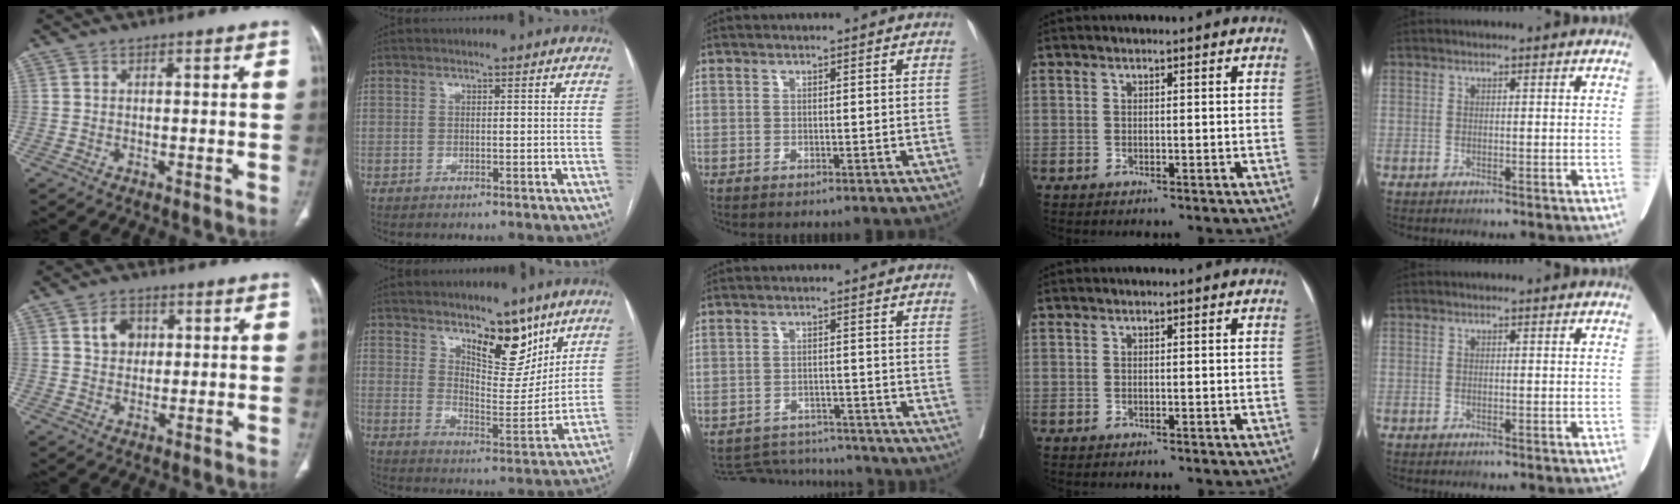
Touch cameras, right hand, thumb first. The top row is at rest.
{"thumb": {"total": 5.0, "force": [1.6, 3.8, 2.7], "torque": [-0.026, -0.004, 0.026]}, "index": {"total": 10.5, "force": [7.1, 3.9, 6.6], "torque": [-0.098, -0.019, 0.123]}, "middle": {"total": 7.7, "force": [-7.6, 1.4, -0.5], "torque": [0.004, 0.010, -0.106]}}